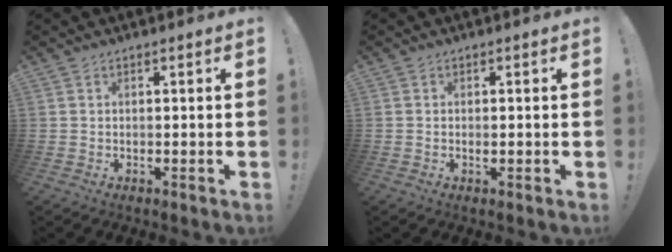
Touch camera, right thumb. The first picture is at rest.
{"total": 0.7, "force": [0.0, 0.3, 0.7], "torque": [-0.004, -0.003, -0.002]}